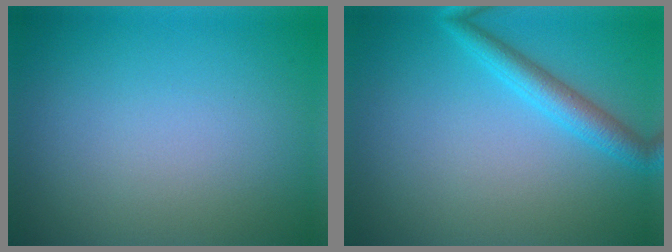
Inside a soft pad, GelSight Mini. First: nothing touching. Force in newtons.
{"total": 2.8, "press": 2.8, "slide": 0.2}